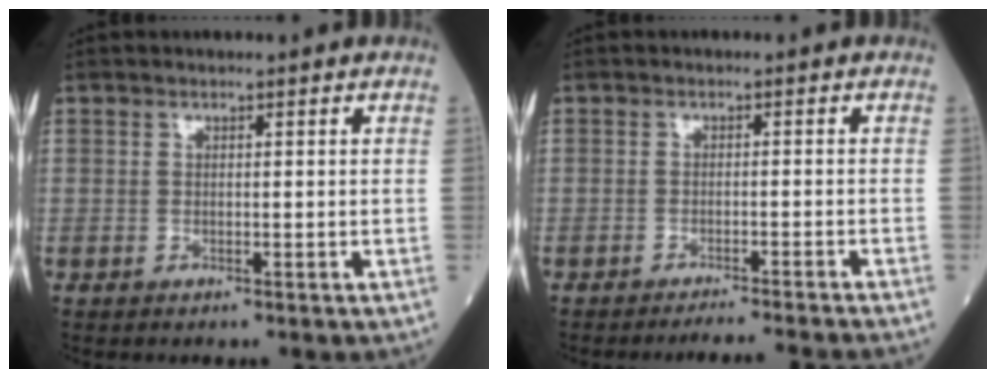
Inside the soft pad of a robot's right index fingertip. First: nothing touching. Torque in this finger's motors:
{"motor_torque": [-0.29, -0.28, 0.07, 0.00]}